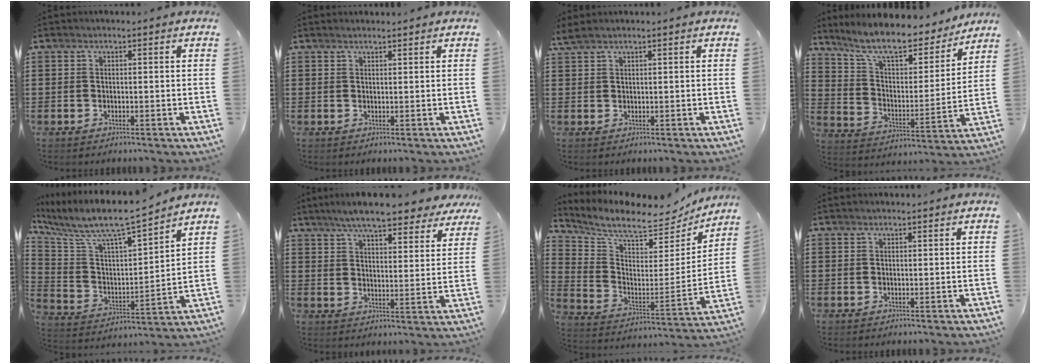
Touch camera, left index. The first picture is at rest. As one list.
[{"total": 0.9, "force": [0.8, 0.0, 0.3], "torque": [-0.006, 0.000, 0.016]}, {"total": 1.6, "force": [1.2, 0.2, 1.1], "torque": [-0.023, 0.002, 0.023]}, {"total": 10.3, "force": [9.0, 1.4, 4.7], "torque": [-0.120, -0.054, 0.153]}, {"total": 8.0, "force": [7.0, 0.9, 3.8], "torque": [-0.107, -0.056, 0.112]}, {"total": 8.0, "force": [7.1, 0.6, 3.6], "torque": [-0.085, -0.026, 0.126]}, {"total": 8.4, "force": [7.6, 1.5, 3.4], "torque": [-0.096, -0.061, 0.125]}, {"total": 0.6, "force": [0.5, 0.1, 0.3], "torque": [-0.007, 0.000, 0.010]}]